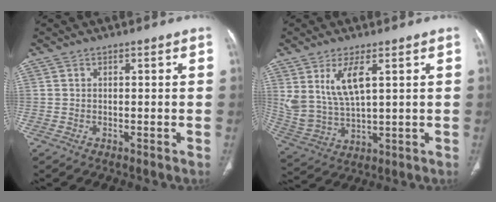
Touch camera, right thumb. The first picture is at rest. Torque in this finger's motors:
{"motor_torque": [0.05, 0.33, 0.61, 1.05, 0.25]}